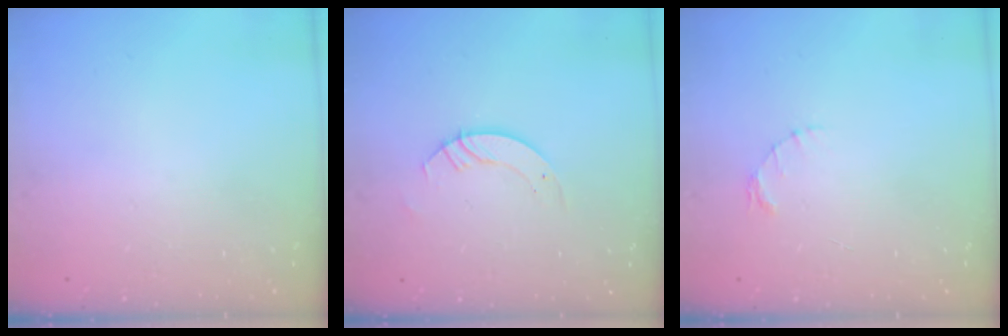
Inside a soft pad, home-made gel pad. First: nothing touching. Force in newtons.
{"total": 3.5, "press": 3.5, "slide": 0.4}
{"total": 1.6, "press": 1.5, "slide": 0.3}